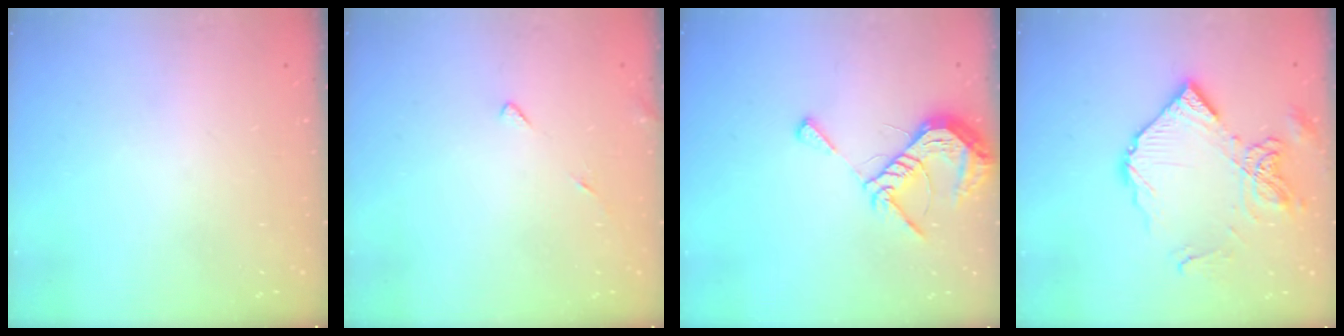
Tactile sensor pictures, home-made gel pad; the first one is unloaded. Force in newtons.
{"total": 4.6, "press": 4.6, "slide": 0.7}
{"total": 9.3, "press": 9.3, "slide": 1.1}
{"total": 14.5, "press": 14.4, "slide": 1.4}